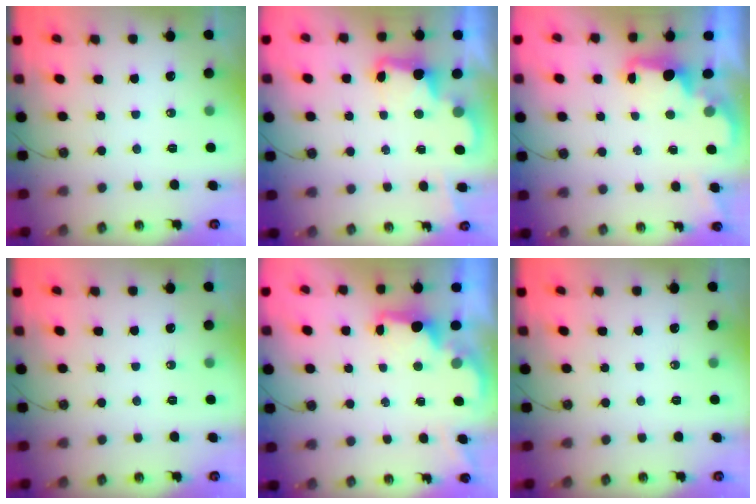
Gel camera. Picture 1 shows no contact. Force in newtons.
{"total": 3.2, "press": 3.1, "slide": 0.6}
{"total": 2.2, "press": 2.1, "slide": 0.7}
{"total": 0.0}
{"total": 2.0, "press": 1.8, "slide": 0.8}
{"total": 0.0}